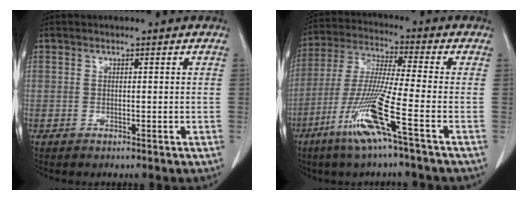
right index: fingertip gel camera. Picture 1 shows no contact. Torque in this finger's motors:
{"motor_torque": [1.35, -0.79, 0.34, 0.19]}